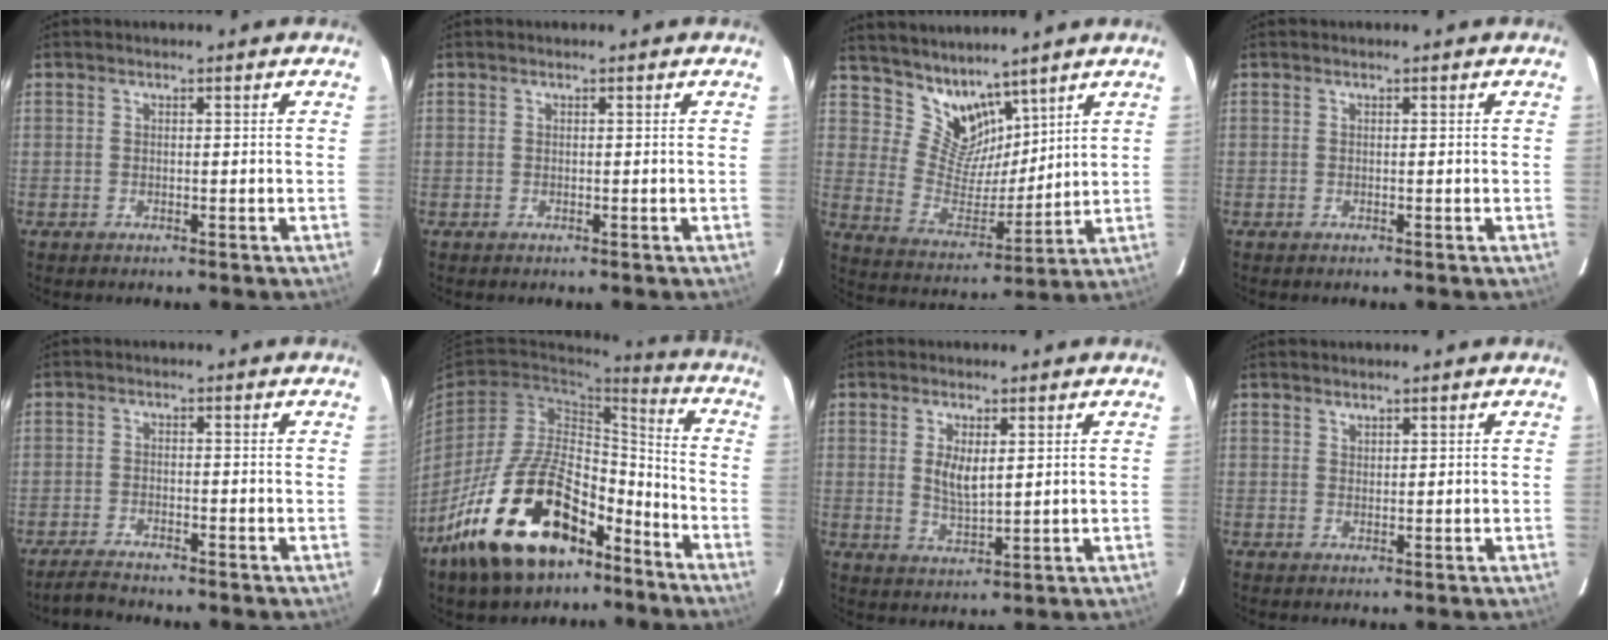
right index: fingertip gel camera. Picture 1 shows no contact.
{"total": 0.0}
{"total": 9.9, "force": [8.2, 4.9, 2.7], "torque": [-0.045, -0.005, 0.166]}
{"total": 0.0}
{"total": 3.7, "force": [-3.5, 0.3, 1.2], "torque": [-0.043, -0.008, -0.067]}
{"total": 23.1, "force": [-14.0, 11.4, 14.5], "torque": [-0.270, 0.011, -0.222]}
{"total": 5.2, "force": [1.2, 2.1, 4.6], "torque": [-0.083, -0.006, 0.027]}
{"total": 0.9, "force": [0.9, 0.3, 0.1], "torque": [-0.002, 0.002, 0.017]}